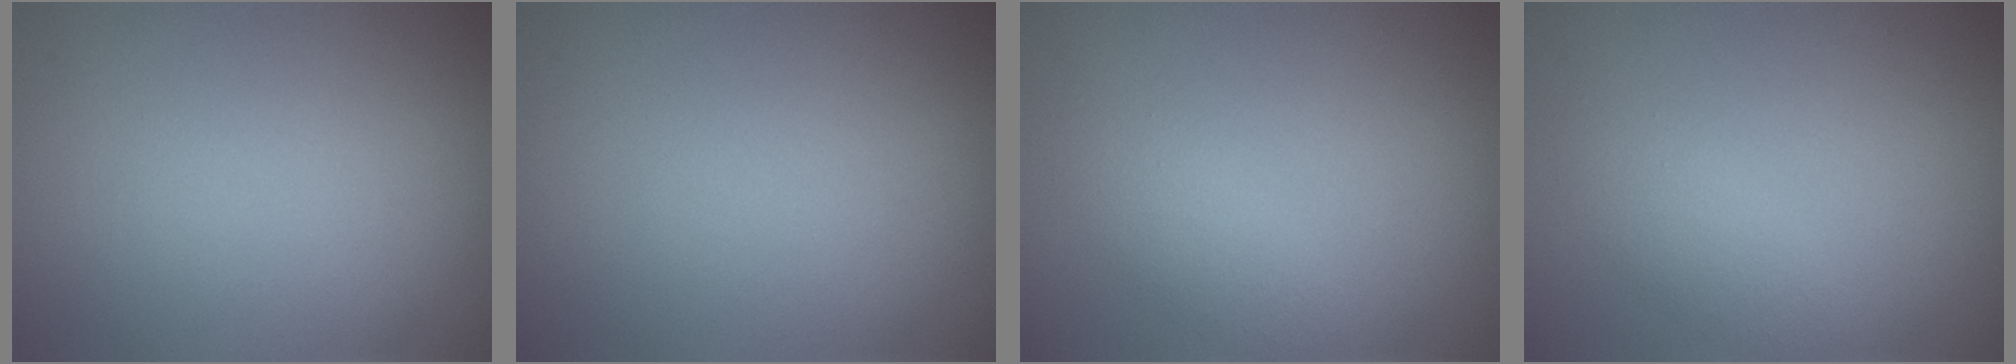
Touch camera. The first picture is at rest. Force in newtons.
{"total": 0.0}
{"total": 2.0, "press": 2.0, "slide": 0.1}
{"total": 2.0, "press": 2.0, "slide": 0.1}